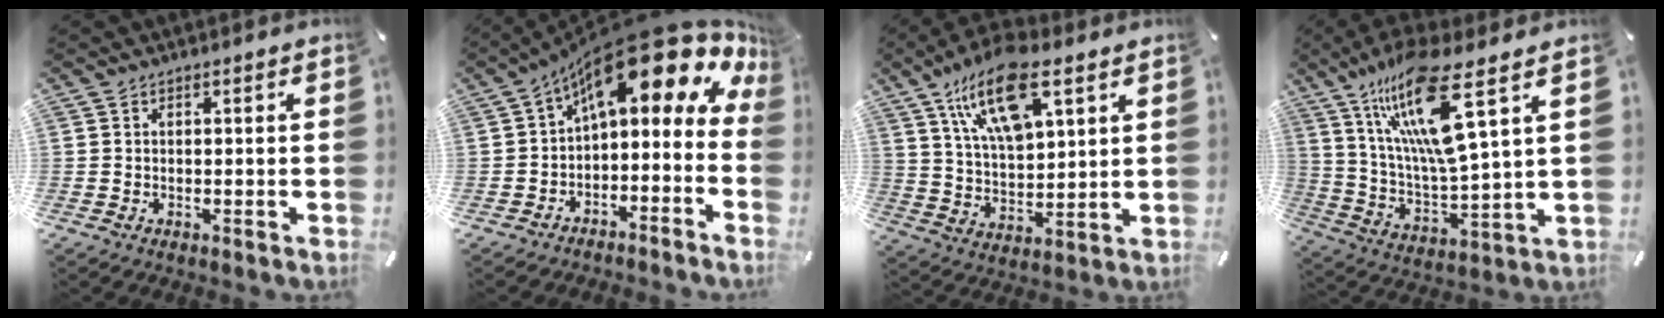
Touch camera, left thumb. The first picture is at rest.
{"total": 19.4, "force": [11.0, 7.8, 14.0], "torque": [-0.197, -0.089, 0.191]}
{"total": 16.1, "force": [9.4, 7.2, 11.0], "torque": [-0.217, -0.027, 0.160]}
{"total": 18.9, "force": [10.1, 3.4, 15.6], "torque": [-0.333, -0.052, 0.152]}